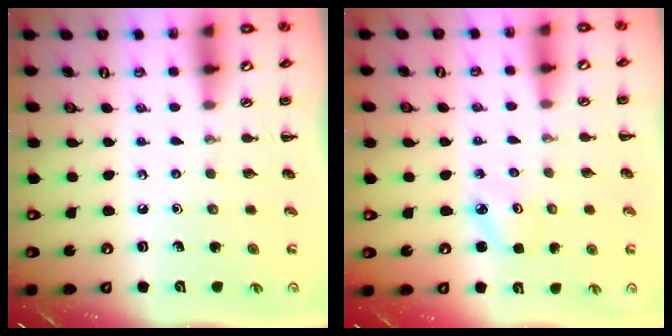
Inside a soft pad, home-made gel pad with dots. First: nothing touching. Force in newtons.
{"total": 2.5, "press": 2.4, "slide": 0.6}